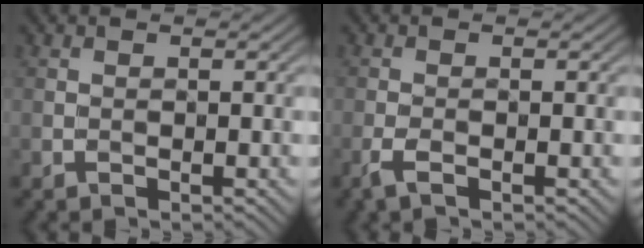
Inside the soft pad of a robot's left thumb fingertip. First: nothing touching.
{"total": 1.9, "force": [-1.1, 0.3, 1.4], "torque": [-0.039, -0.004, -0.023]}